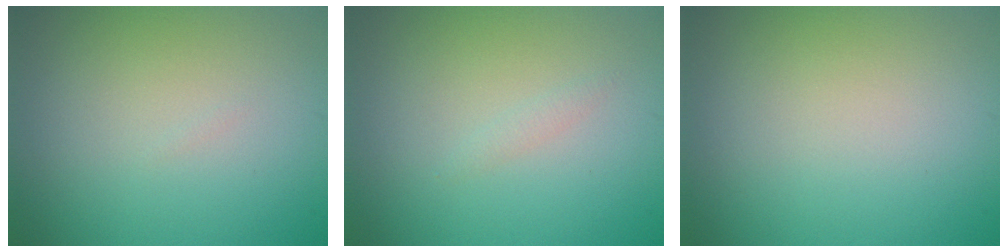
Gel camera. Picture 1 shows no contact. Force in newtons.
{"total": 0.6, "press": 0.6, "slide": 0.1}
{"total": 0.0}